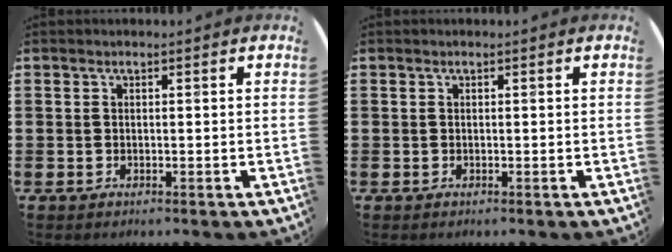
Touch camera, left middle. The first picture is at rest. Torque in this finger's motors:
{"motor_torque": [0.00, 0.00, 0.01, 0.01]}